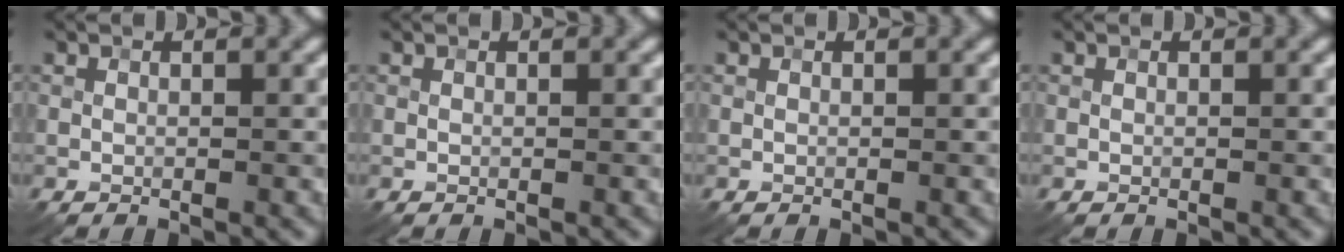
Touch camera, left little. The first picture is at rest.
{"total": 0.0}
{"total": 0.0}
{"total": 0.0}